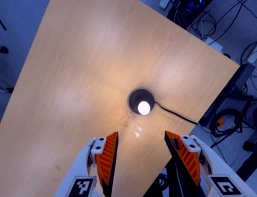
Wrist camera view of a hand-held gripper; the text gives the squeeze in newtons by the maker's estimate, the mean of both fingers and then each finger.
{"total": 0.0}